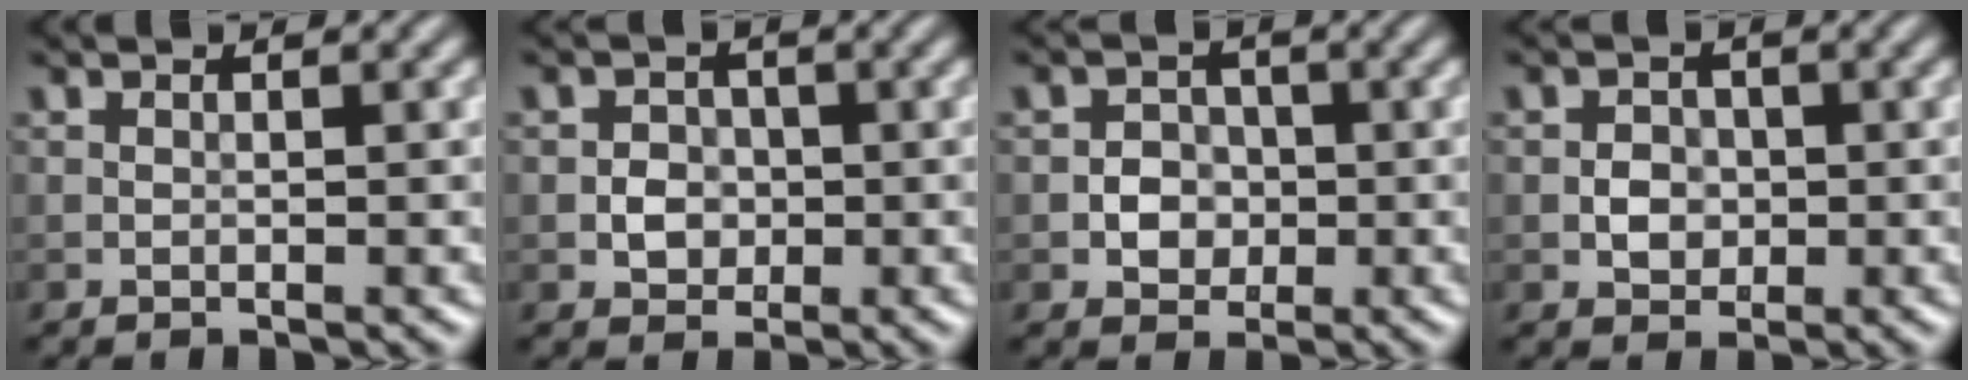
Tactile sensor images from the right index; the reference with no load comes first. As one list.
[{"total": 2.1, "force": [-0.4, 1.9, 0.9], "torque": [-0.006, 0.000, -0.010]}, {"total": 2.4, "force": [-0.5, 2.1, 1.0], "torque": [-0.006, 0.000, -0.012]}, {"total": 2.0, "force": [-0.3, 1.7, 0.9], "torque": [-0.010, 0.000, -0.008]}]